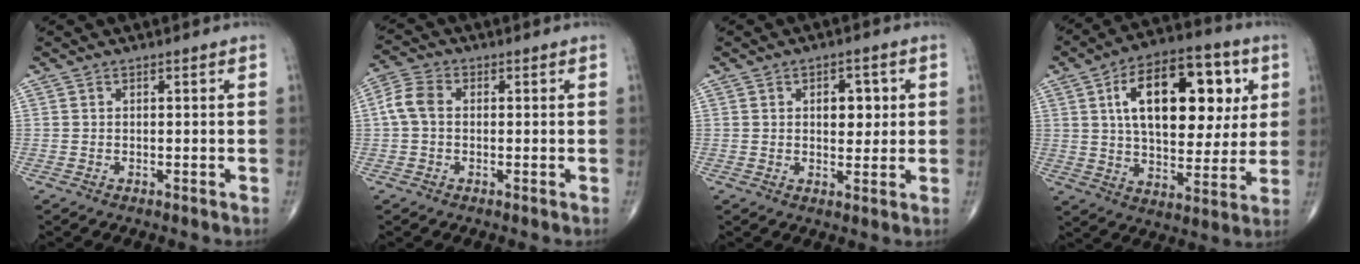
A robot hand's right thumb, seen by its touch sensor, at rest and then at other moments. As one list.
[{"total": 4.9, "force": [0.1, 3.4, 3.5], "torque": [-0.077, 0.015, -0.005]}, {"total": 5.5, "force": [1.3, 3.4, 4.1], "torque": [-0.032, -0.004, 0.017]}, {"total": 22.8, "force": [6.3, 12.2, 18.2], "torque": [-0.245, -0.004, 0.093]}]